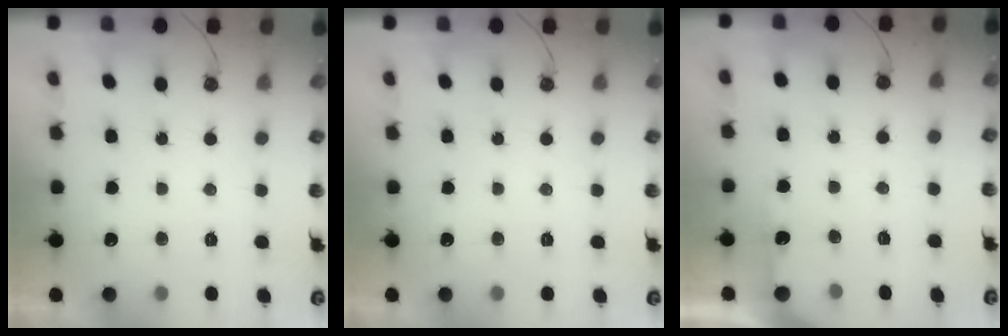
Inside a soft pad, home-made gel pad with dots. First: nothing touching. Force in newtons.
{"total": 0.0}
{"total": 3.8, "press": 3.8, "slide": 0.4}